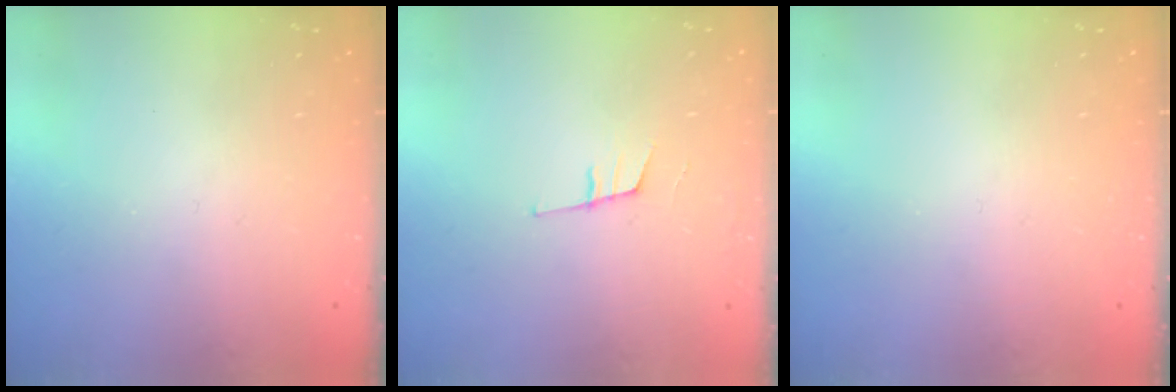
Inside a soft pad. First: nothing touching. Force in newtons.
{"total": 7.7, "press": 7.2, "slide": 2.8}
{"total": 0.0}